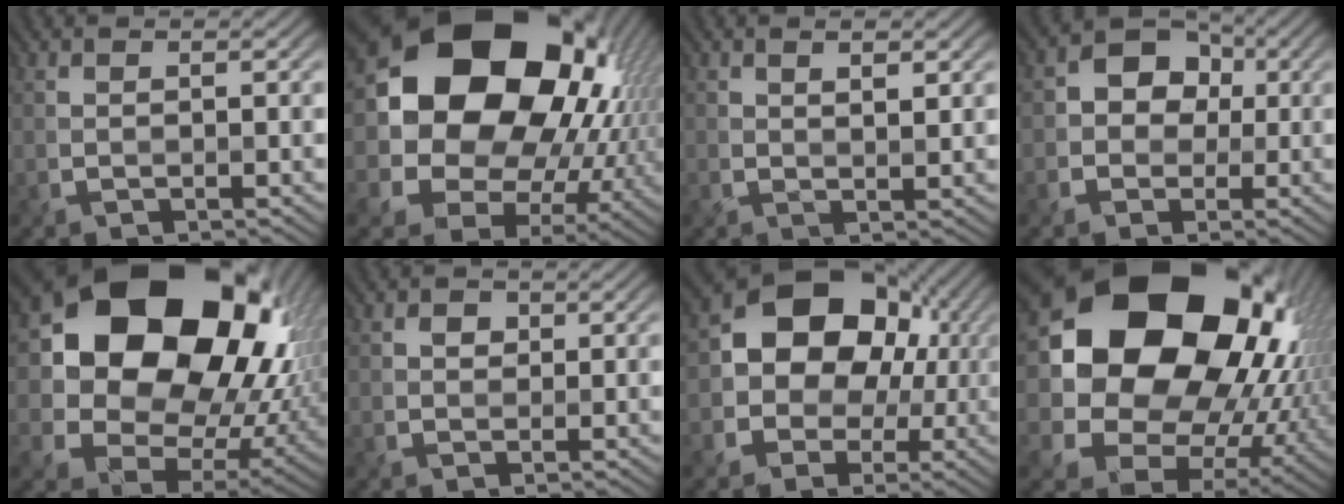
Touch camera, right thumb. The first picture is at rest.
{"total": 20.7, "force": [4.4, 16.0, 12.3], "torque": [-0.246, -0.020, 0.107]}
{"total": 1.8, "force": [1.2, 0.5, 1.3], "torque": [-0.020, -0.011, 0.025]}
{"total": 6.4, "force": [0.4, 5.7, 2.8], "torque": [-0.040, 0.017, -0.014]}
{"total": 19.8, "force": [4.8, 15.5, 11.4], "torque": [-0.238, -0.014, 0.121]}
{"total": 1.2, "force": [0.3, 1.1, 0.3], "torque": [-0.005, -0.005, 0.006]}
{"total": 12.8, "force": [0.8, 10.5, 7.4], "torque": [-0.121, -0.008, 0.005]}
{"total": 22.9, "force": [6.2, 18.0, 12.7], "torque": [-0.310, -0.008, 0.140]}